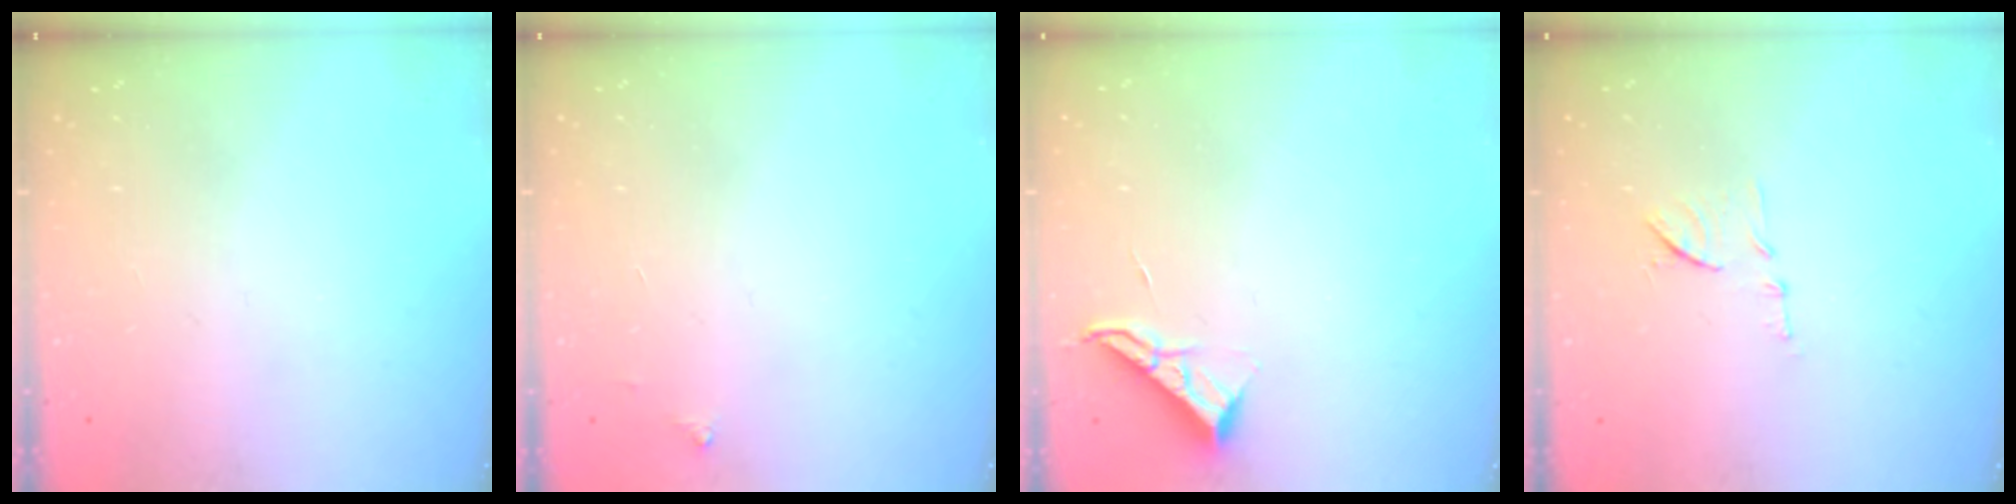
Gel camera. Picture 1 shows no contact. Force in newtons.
{"total": 2.5, "press": 2.5, "slide": 0.4}
{"total": 6.8, "press": 6.8, "slide": 0.5}
{"total": 8.7, "press": 8.7, "slide": 0.3}